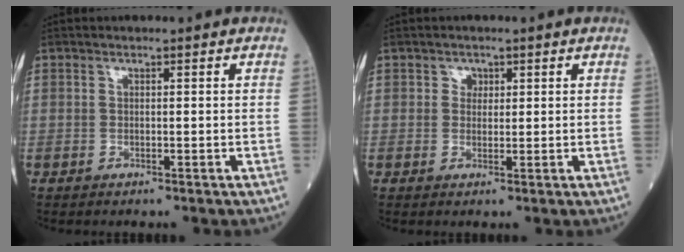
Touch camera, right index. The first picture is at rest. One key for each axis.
{"total": 1.4, "fx": 0.6, "fy": 1.2, "fz": 0.4, "tx": 0.002, "ty": -0.001, "tz": 0.006}